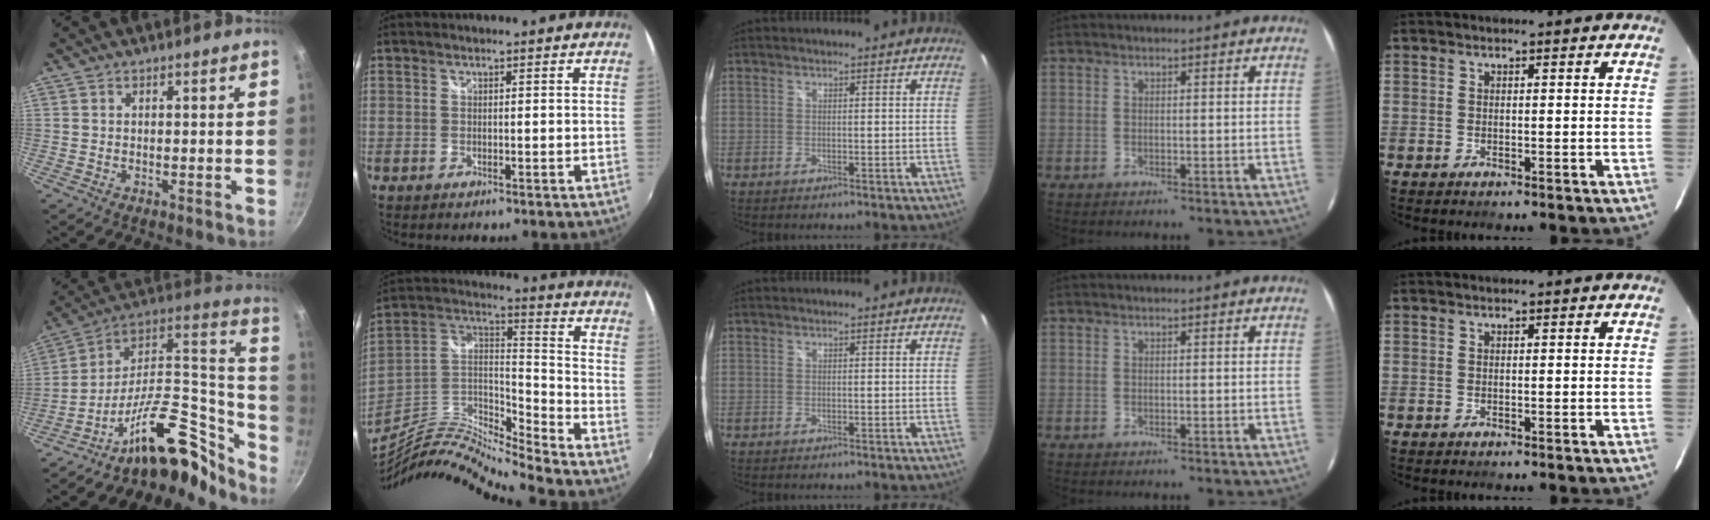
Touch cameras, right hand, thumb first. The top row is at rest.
{"thumb": {"total": 27.0, "force": [-16.8, 12.7, 16.8], "torque": [-0.177, 0.122, -0.268]}, "index": {"total": 15.9, "force": [-14.4, -0.4, 6.7], "torque": [-0.128, 0.001, -0.281]}}